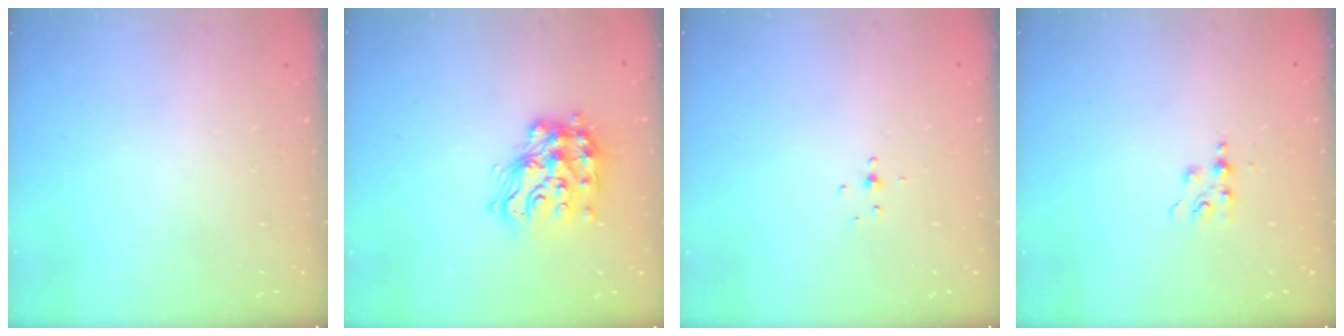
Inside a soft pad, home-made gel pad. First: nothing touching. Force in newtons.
{"total": 15.9, "press": 15.8, "slide": 1.0}
{"total": 3.0, "press": 2.9, "slide": 0.8}
{"total": 4.8, "press": 4.8, "slide": 0.6}